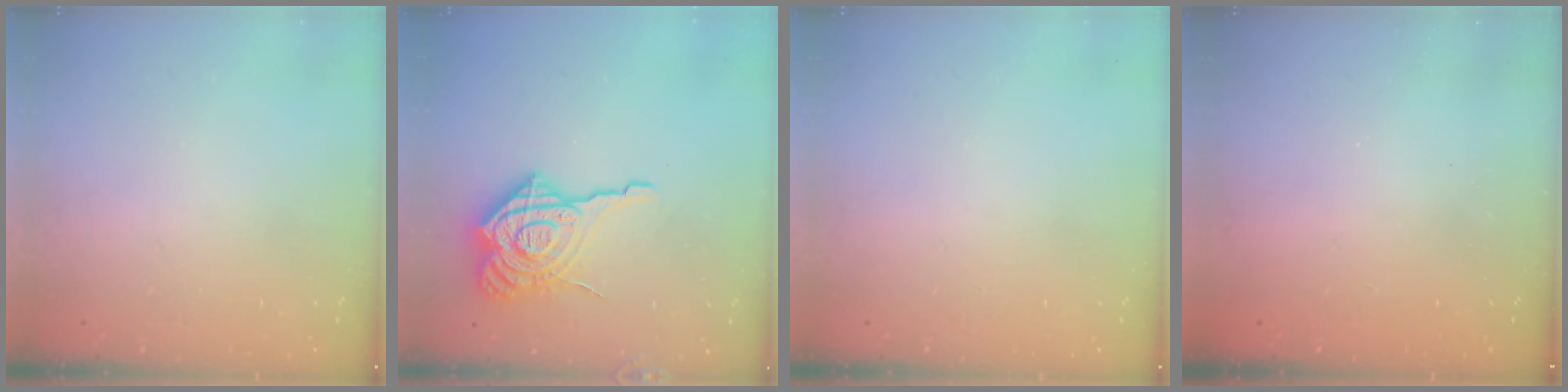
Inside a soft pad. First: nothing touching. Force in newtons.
{"total": 20.1, "press": 20.0, "slide": 2.1}
{"total": 0.0}
{"total": 2.3, "press": 2.2, "slide": 0.7}